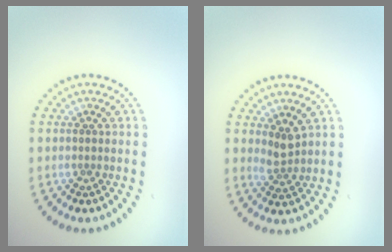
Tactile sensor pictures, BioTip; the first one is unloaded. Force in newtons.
{"total": 1.8, "press": 1.2, "slide": 1.3}